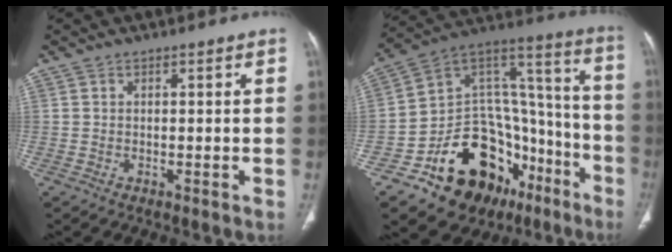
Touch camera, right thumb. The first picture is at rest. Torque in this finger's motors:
{"motor_torque": [3.24, 1.42, 1.45, -1.32, 0.35]}